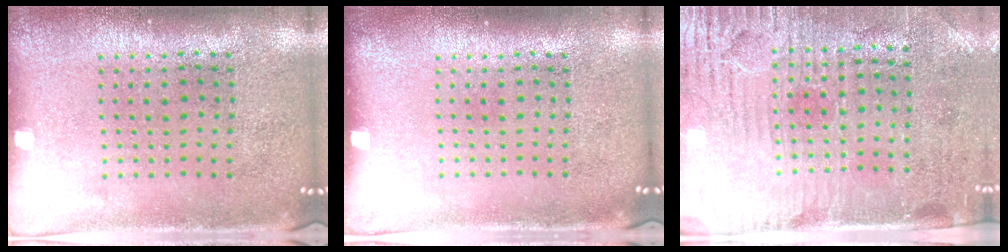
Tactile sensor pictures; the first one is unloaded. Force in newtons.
{"total": 0.0}
{"total": 3.4, "press": 3.1, "slide": 1.5}